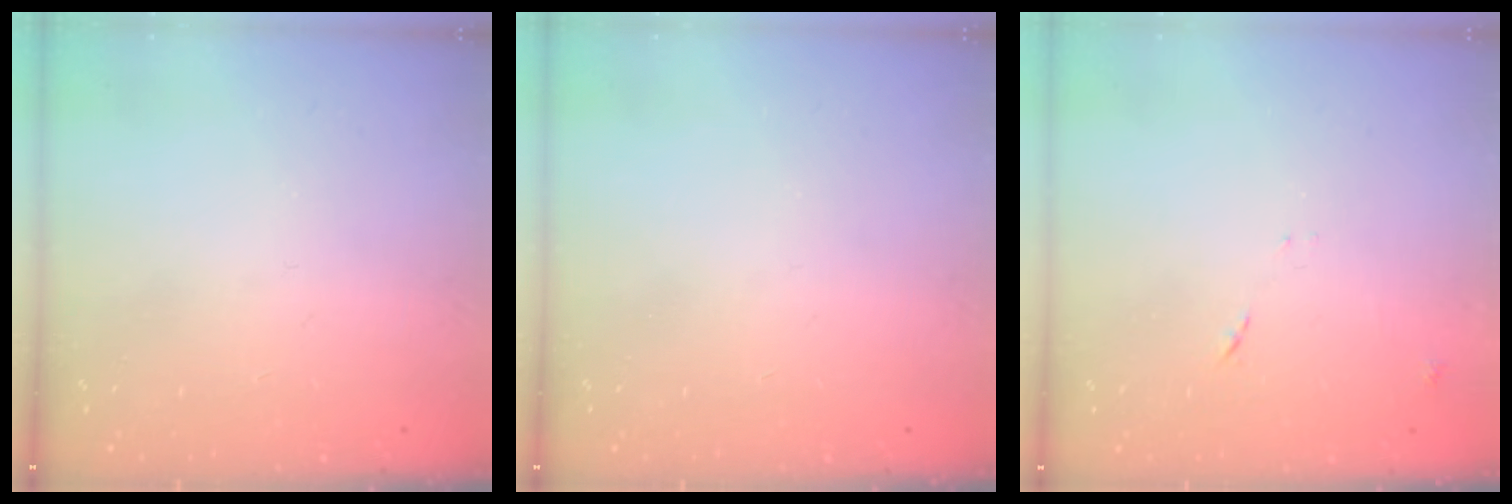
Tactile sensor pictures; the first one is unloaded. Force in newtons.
{"total": 0.0}
{"total": 8.5, "press": 8.5, "slide": 0.7}